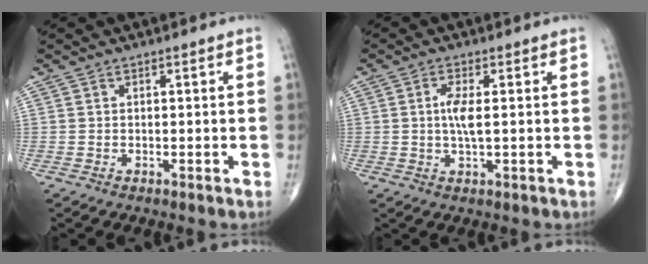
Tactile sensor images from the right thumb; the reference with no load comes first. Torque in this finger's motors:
{"motor_torque": [1.91, 1.98, -0.02, -0.04, -0.01]}